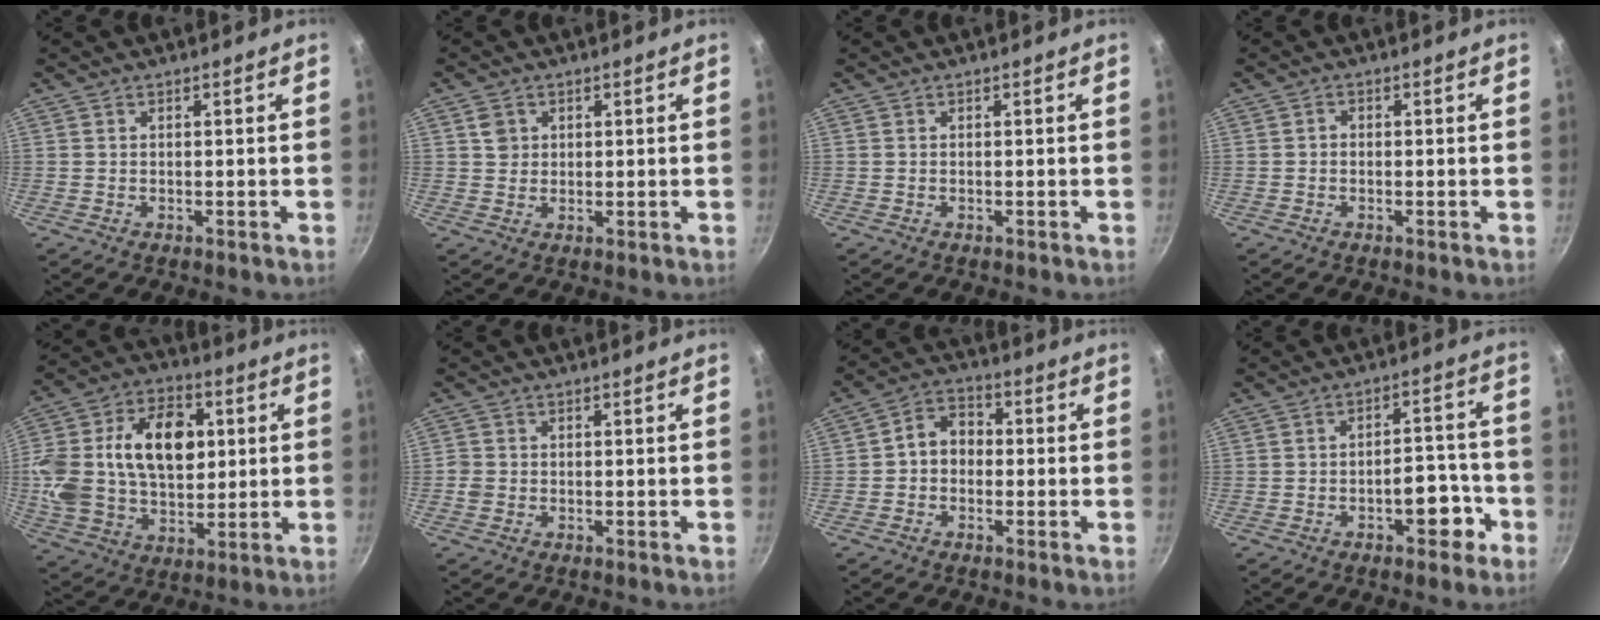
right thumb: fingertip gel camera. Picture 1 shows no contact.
{"total": 3.0, "force": [1.0, 2.6, 1.1], "torque": [-0.006, 0.000, 0.016]}
{"total": 0.0}
{"total": 1.1, "force": [-0.2, 0.9, 0.6], "torque": [-0.009, 0.006, -0.006]}
{"total": 24.1, "force": [3.8, 16.3, 17.3], "torque": [-0.317, 0.021, 0.063]}
{"total": 1.9, "force": [-0.6, 1.7, 0.7], "torque": [-0.009, 0.007, -0.012]}
{"total": 6.2, "force": [-0.5, 5.0, 3.7], "torque": [-0.034, 0.023, -0.026]}
{"total": 7.5, "force": [-3.6, 3.9, 5.3], "torque": [-0.039, 0.043, -0.041]}